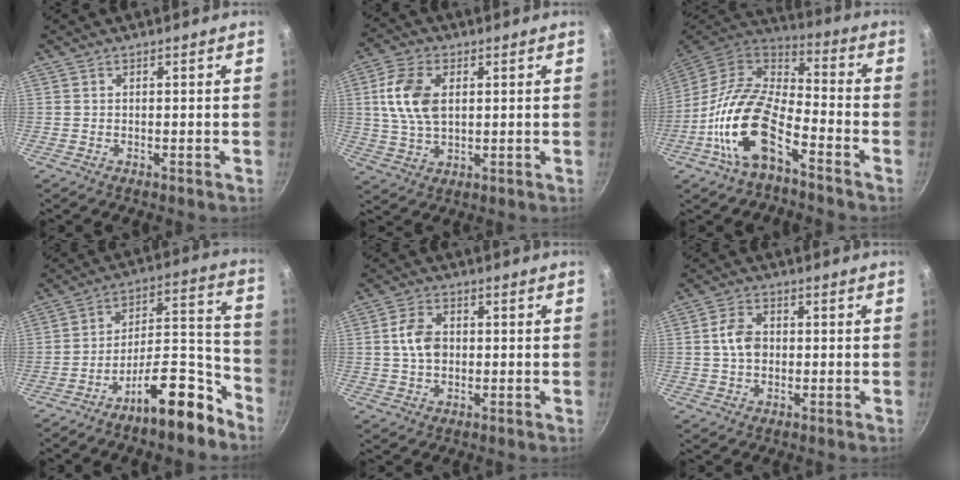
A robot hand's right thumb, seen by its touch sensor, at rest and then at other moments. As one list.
[{"total": 10.2, "force": [2.1, 6.2, 7.9], "torque": [-0.144, 0.001, 0.039]}, {"total": 17.6, "force": [-7.8, 8.2, 13.5], "torque": [-0.252, 0.054, -0.167]}, {"total": 15.5, "force": [-10.4, 5.0, 10.3], "torque": [-0.121, 0.110, -0.167]}, {"total": 6.1, "force": [0.3, 4.3, 4.3], "torque": [-0.069, 0.010, 0.002]}, {"total": 5.4, "force": [0.1, 3.8, 3.7], "torque": [-0.057, 0.011, -0.002]}]